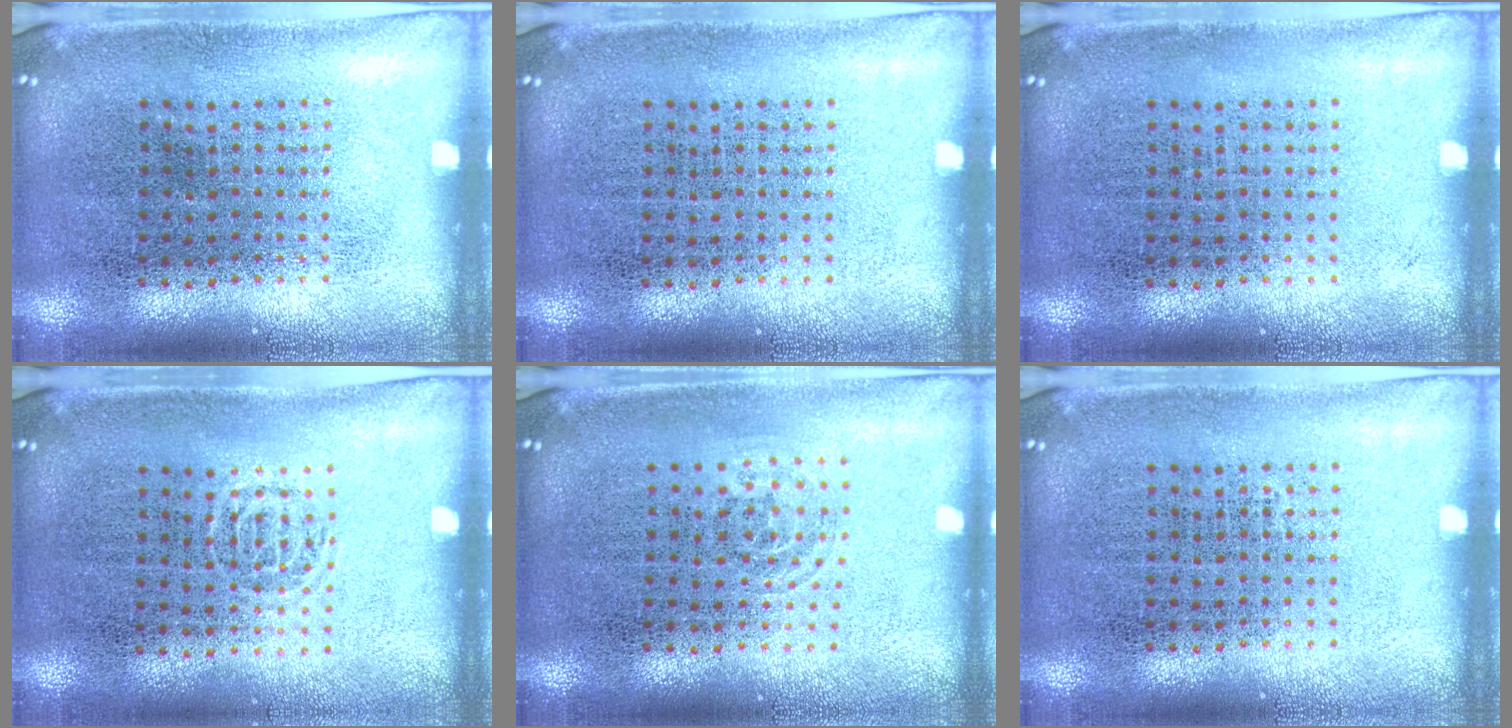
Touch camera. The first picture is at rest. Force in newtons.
{"total": 0.0}
{"total": 0.0}
{"total": 0.6, "press": 0.5, "slide": 0.4}
{"total": 0.8, "press": 0.6, "slide": 0.5}
{"total": 0.0}